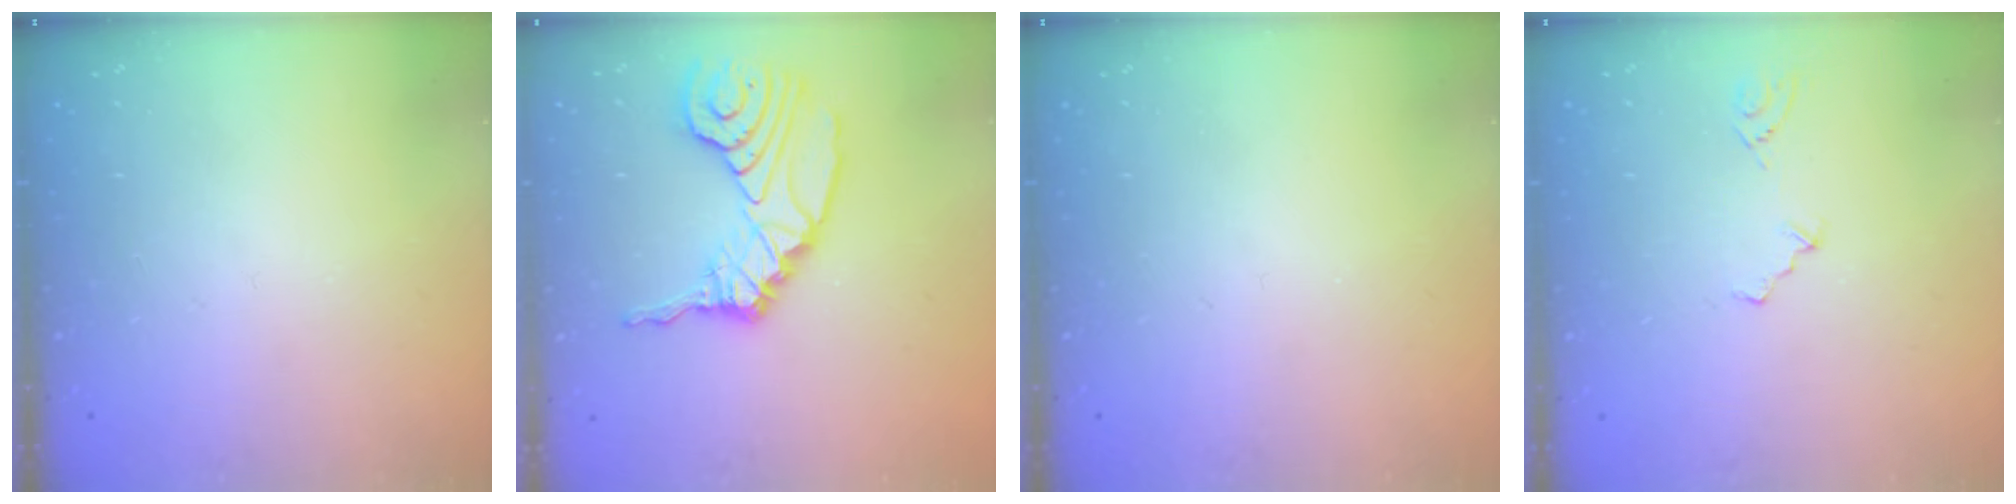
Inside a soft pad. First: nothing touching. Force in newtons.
{"total": 14.7, "press": 14.6, "slide": 2.0}
{"total": 0.0}
{"total": 2.7, "press": 2.5, "slide": 1.2}